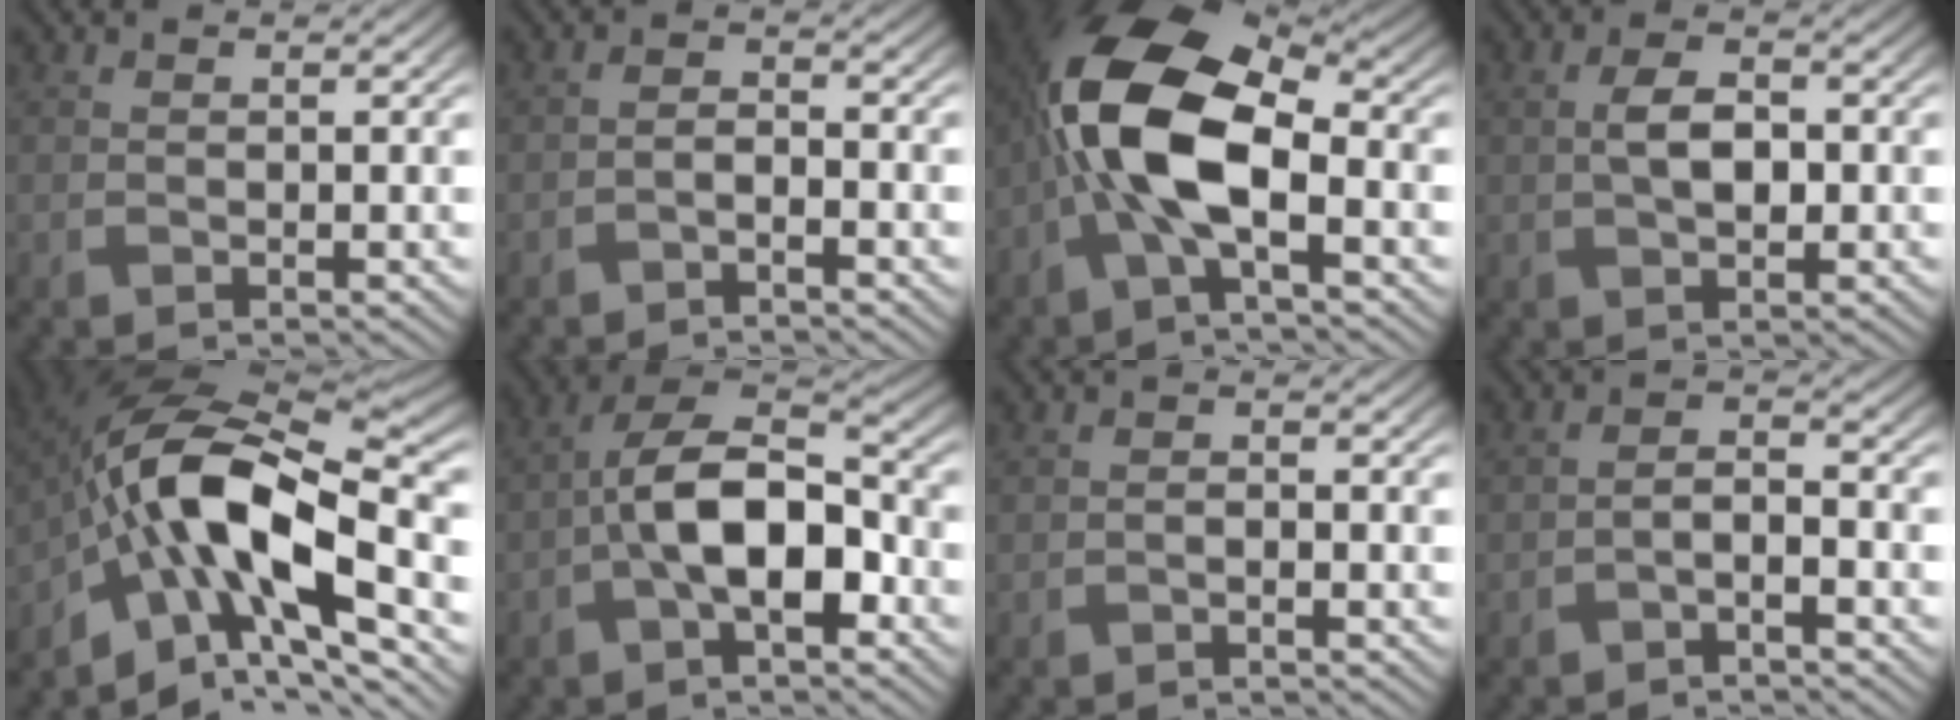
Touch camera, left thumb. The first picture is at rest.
{"total": 1.7, "force": [-1.4, 0.4, 0.9], "torque": [-0.020, 0.004, -0.032]}
{"total": 13.0, "force": [-1.7, 6.2, 11.3], "torque": [-0.239, 0.012, -0.048]}
{"total": 4.1, "force": [0.0, 2.2, 3.5], "torque": [-0.079, 0.004, 0.000]}
{"total": 16.0, "force": [-4.9, 7.6, 13.2], "torque": [-0.236, 0.000, -0.099]}
{"total": 10.4, "force": [-2.9, 5.0, 8.6], "torque": [-0.152, 0.021, -0.060]}
{"total": 0.8, "force": [-0.6, 0.1, 0.5], "torque": [-0.008, 0.002, -0.011]}
{"total": 2.3, "force": [-1.8, 0.3, 1.4], "torque": [-0.029, 0.006, -0.039]}